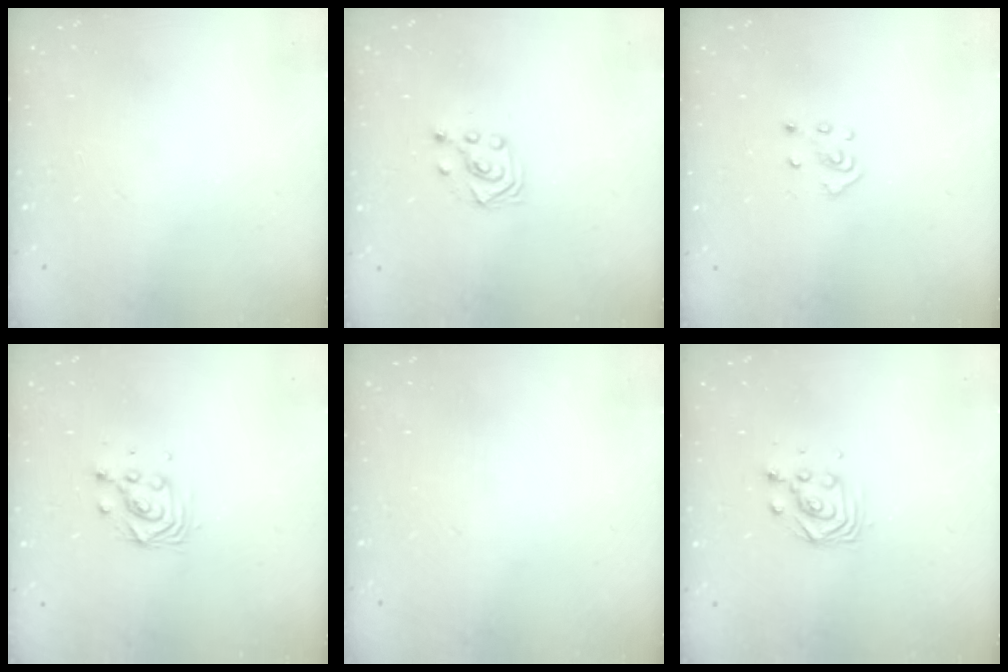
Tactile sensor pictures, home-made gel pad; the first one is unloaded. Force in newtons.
{"total": 3.1, "press": 3.1, "slide": 0.8}
{"total": 3.4, "press": 3.4, "slide": 0.3}
{"total": 4.8, "press": 4.8, "slide": 0.3}
{"total": 0.0}
{"total": 3.0, "press": 3.0, "slide": 0.2}